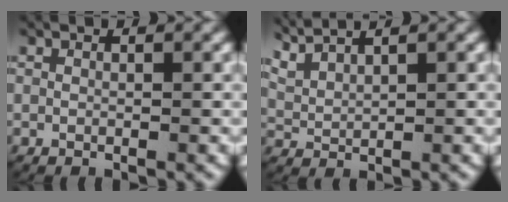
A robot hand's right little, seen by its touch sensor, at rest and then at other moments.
{"total": 4.1, "force": [2.9, 2.1, 2.0], "torque": [-0.054, 0.007, 0.055]}